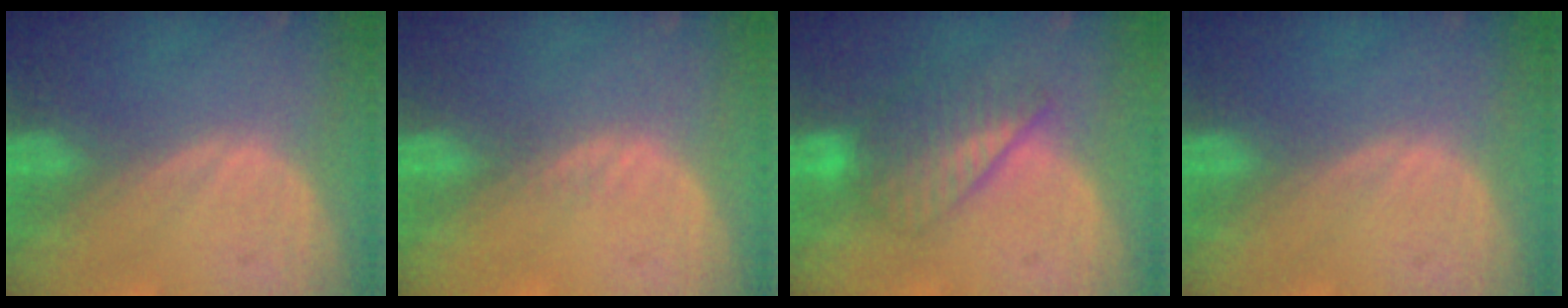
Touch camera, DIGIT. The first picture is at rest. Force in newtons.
{"total": 1.2, "press": 0.9, "slide": 0.8}
{"total": 6.6, "press": 5.9, "slide": 2.9}
{"total": 0.0}